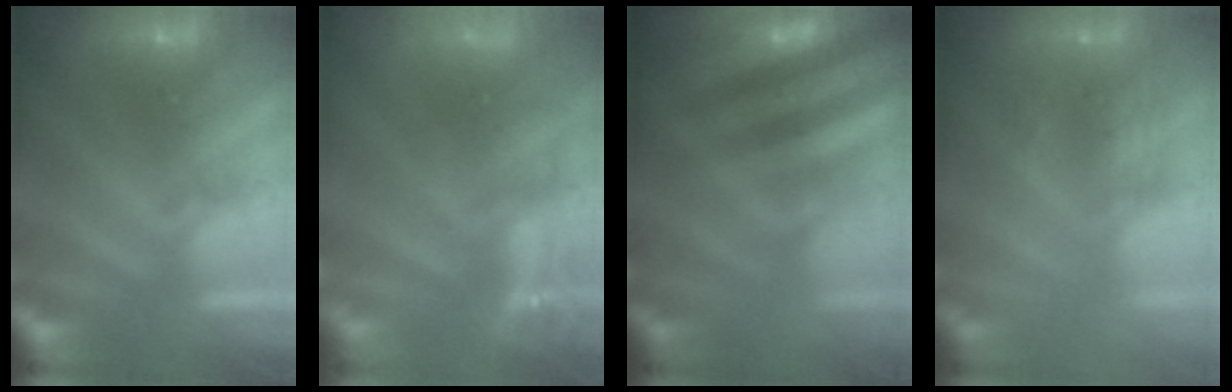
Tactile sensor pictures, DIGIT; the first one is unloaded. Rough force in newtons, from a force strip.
{"total": 4.4}
{"total": 2.9}
{"total": 3.5}